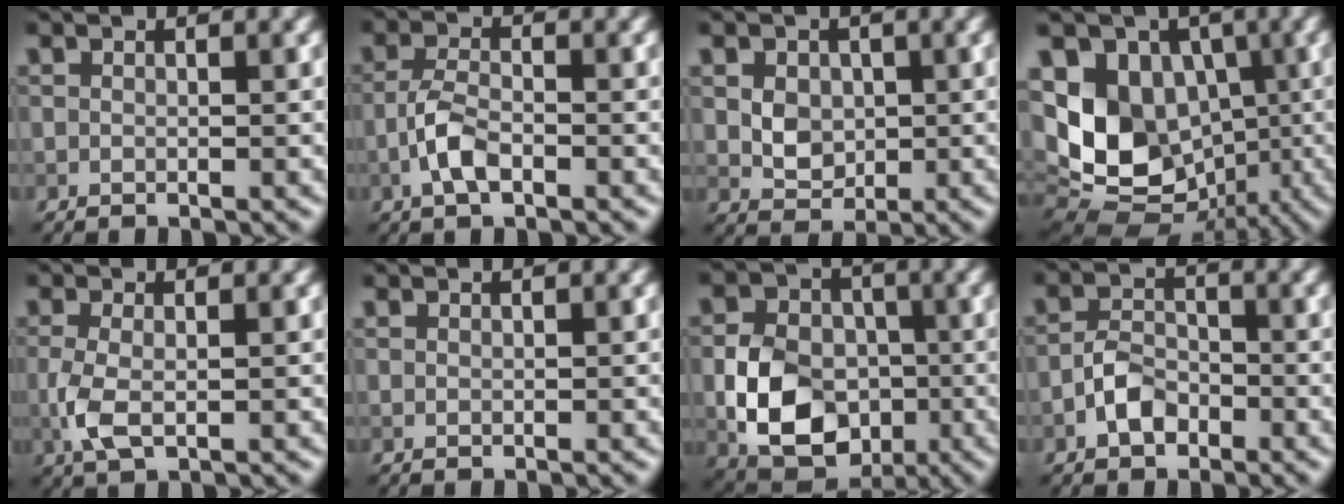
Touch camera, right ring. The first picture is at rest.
{"total": 3.0, "force": [-1.4, 1.2, 2.4], "torque": [-0.050, 0.004, -0.035]}
{"total": 3.0, "force": [0.4, 2.3, 1.8], "torque": [-0.031, 0.000, 0.007]}
{"total": 11.3, "force": [-1.0, 8.7, 7.1], "torque": [-0.135, -0.005, -0.032]}
{"total": 3.1, "force": [-0.4, 1.4, 2.7], "torque": [-0.067, -0.007, -0.007]}
{"total": 0.0}
{"total": 8.5, "force": [-1.9, 6.4, 5.2], "torque": [-0.102, -0.005, -0.044]}
{"total": 3.0, "force": [-1.6, 1.9, 1.6], "torque": [-0.027, 0.009, -0.034]}